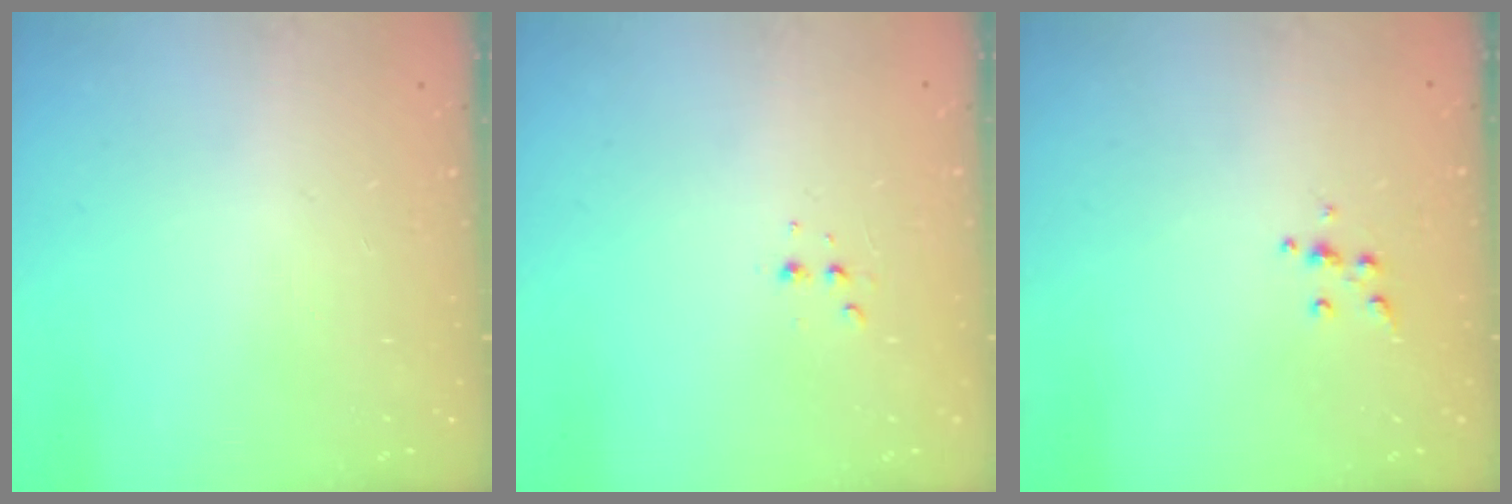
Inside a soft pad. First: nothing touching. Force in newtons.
{"total": 3.1, "press": 3.0, "slide": 0.6}
{"total": 4.5, "press": 4.5, "slide": 0.5}